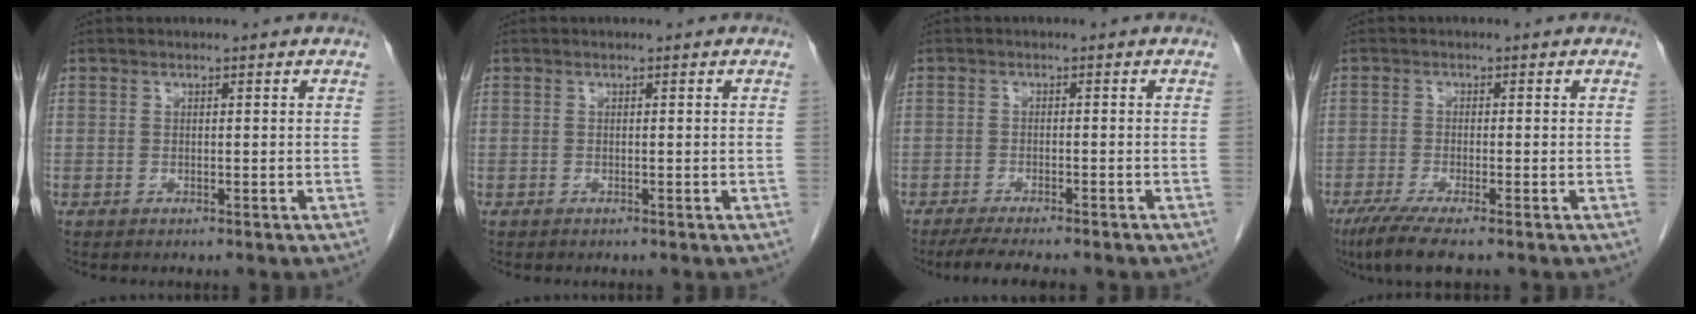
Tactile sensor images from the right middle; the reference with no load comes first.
{"total": 0.0}
{"total": 7.7, "force": [-6.4, 0.9, 4.1], "torque": [-0.058, -0.013, -0.093]}
{"total": 5.4, "force": [-3.9, 0.2, 3.8], "torque": [-0.068, -0.015, -0.068]}